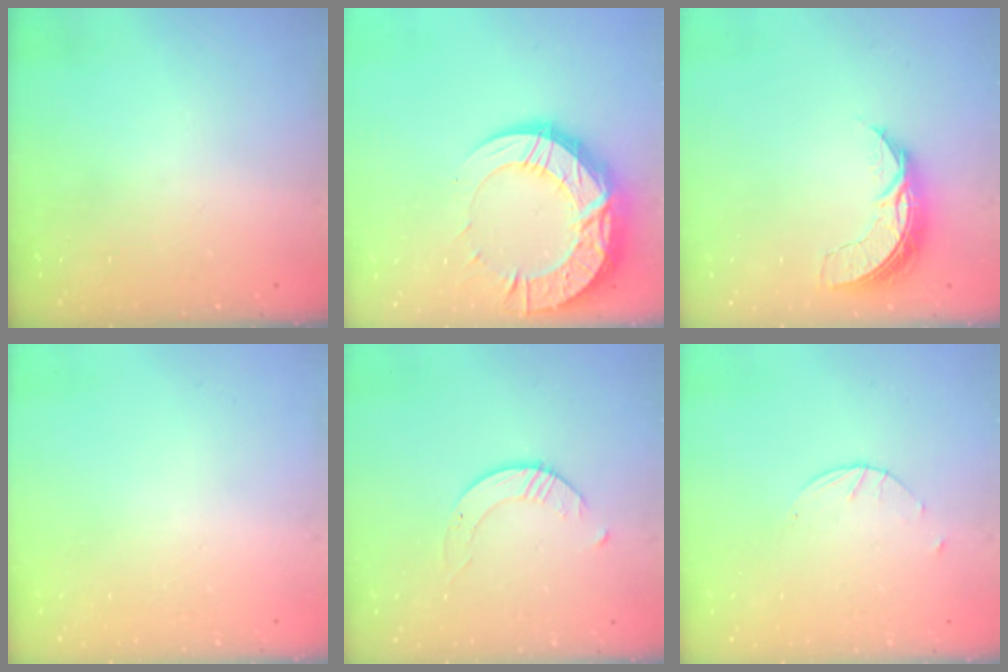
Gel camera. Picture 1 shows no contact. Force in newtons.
{"total": 20.3, "press": 20.2, "slide": 1.7}
{"total": 7.2, "press": 7.2, "slide": 0.5}
{"total": 0.0}
{"total": 2.6, "press": 2.6, "slide": 0.3}
{"total": 1.7, "press": 1.7, "slide": 0.3}